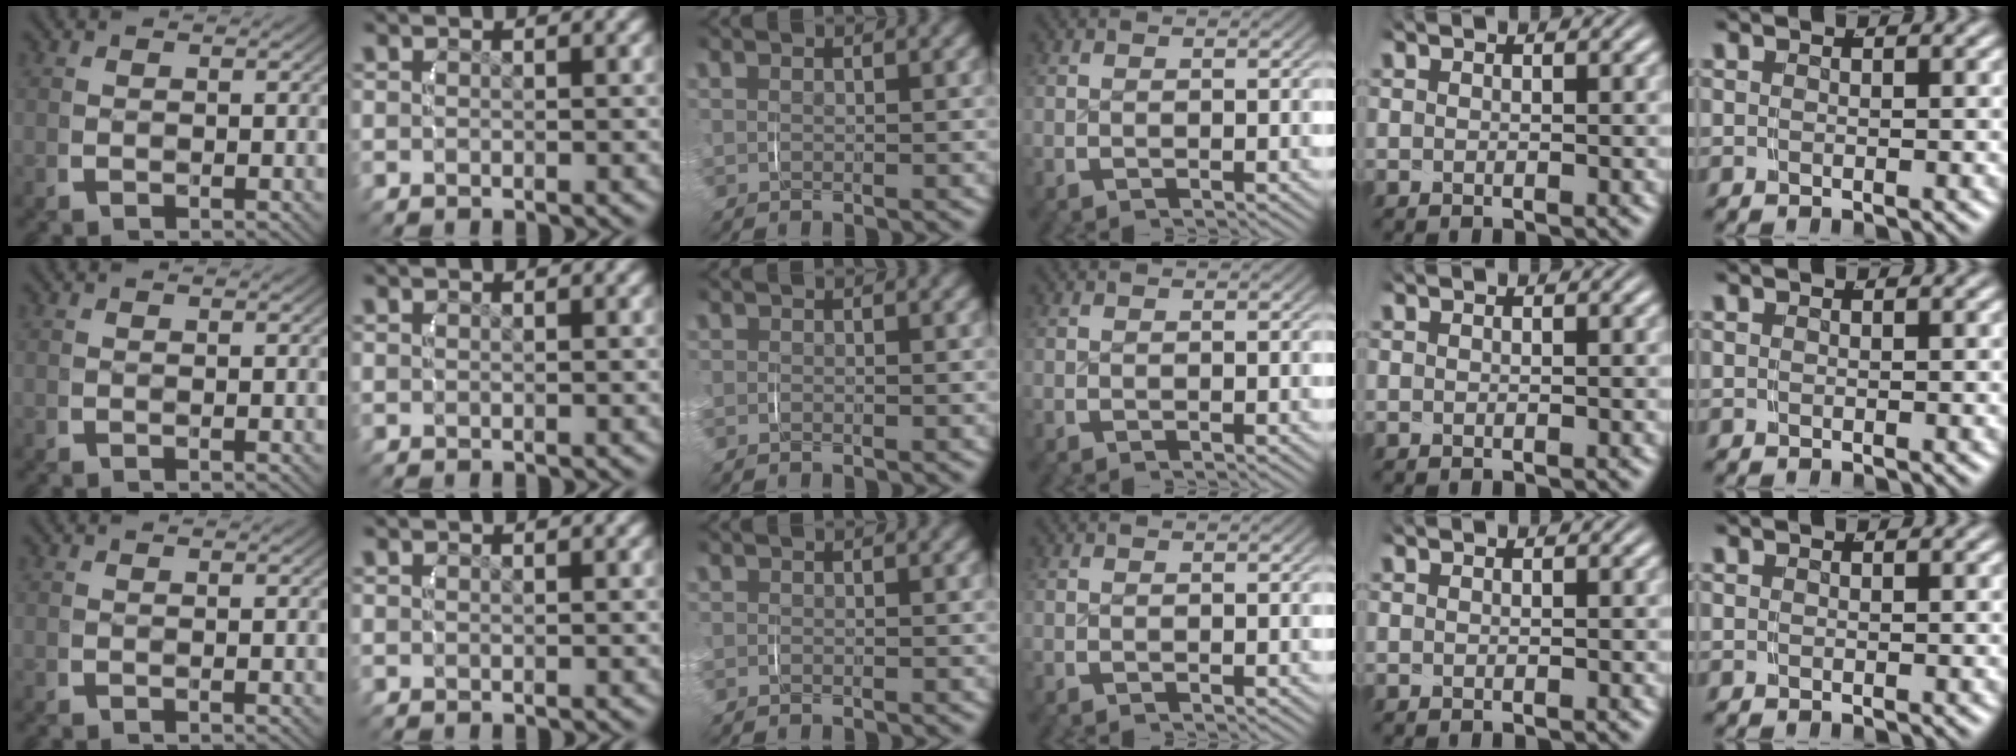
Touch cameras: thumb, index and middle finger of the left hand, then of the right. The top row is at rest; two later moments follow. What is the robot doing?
{"motion": "grasp_and_lifting", "object": "towel"}